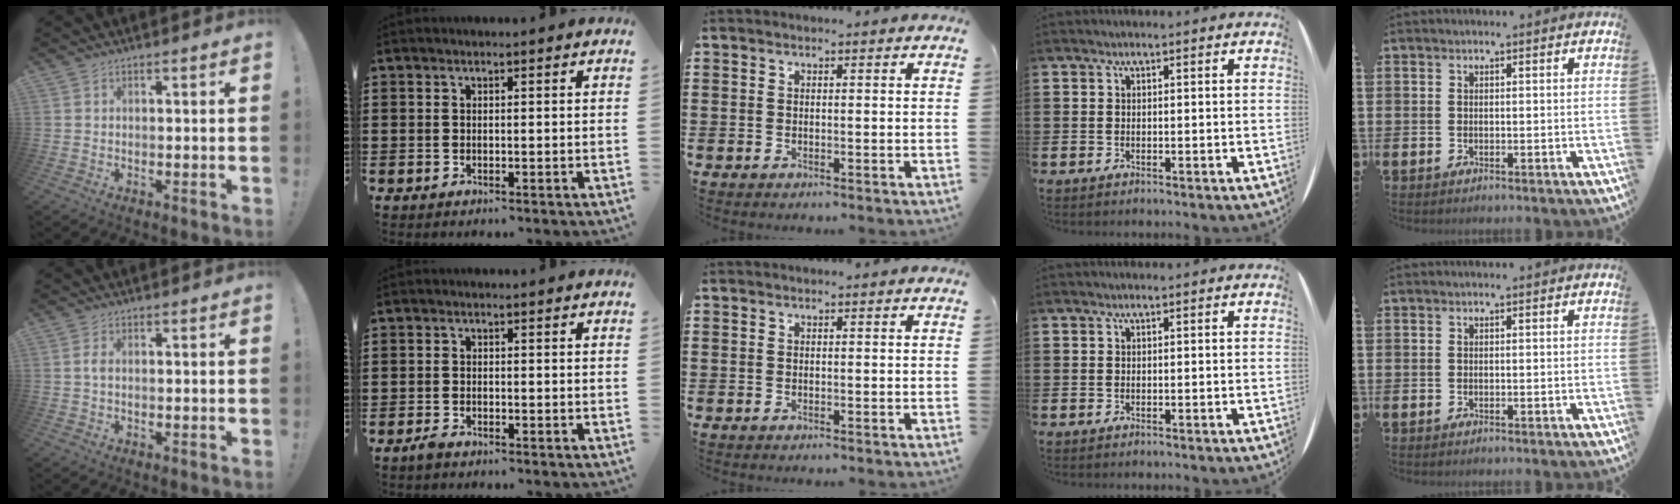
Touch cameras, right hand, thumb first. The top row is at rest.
{"thumb": {"total": 1.6, "force": [-0.2, 0.6, 1.5], "torque": [-0.033, 0.006, -0.003]}, "index": {"total": 1.0, "force": [-0.9, 0.3, 0.4], "torque": [-0.009, -0.002, -0.016]}}